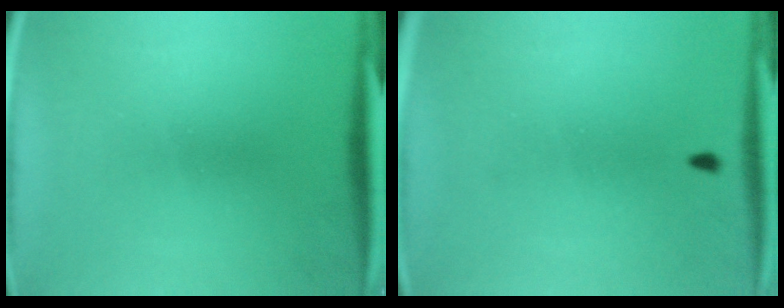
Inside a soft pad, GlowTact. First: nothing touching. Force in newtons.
{"total": 0.8}